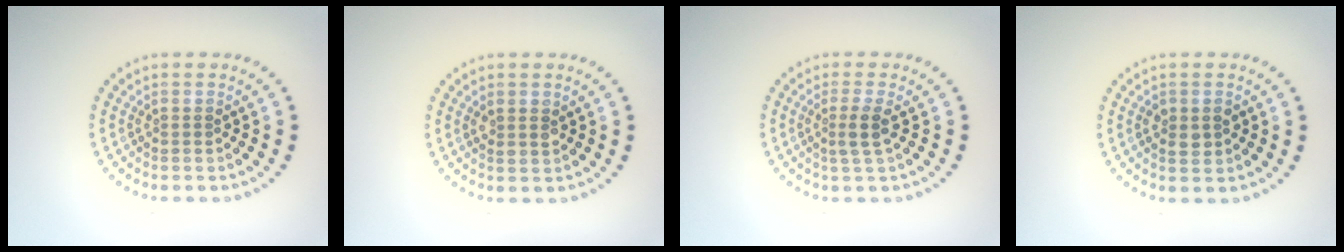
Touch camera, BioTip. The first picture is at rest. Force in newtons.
{"total": 1.4, "press": 1.3, "slide": 0.5}
{"total": 1.7, "press": 1.3, "slide": 1.1}
{"total": 1.6, "press": 1.6, "slide": 0.1}